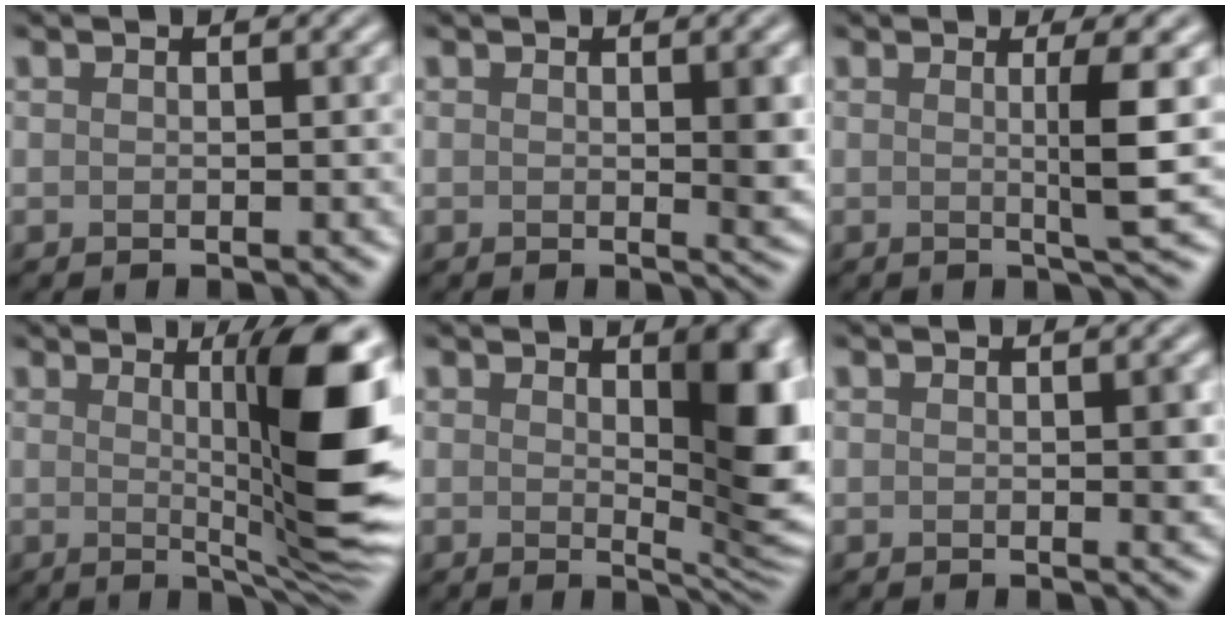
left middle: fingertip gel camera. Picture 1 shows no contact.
{"total": 2.1, "force": [0.3, 0.4, 2.0], "torque": [-0.023, -0.005, 0.004]}
{"total": 3.8, "force": [0.3, 0.3, 3.8], "torque": [-0.061, -0.003, 0.002]}
{"total": 10.8, "force": [1.1, 1.6, 10.7], "torque": [-0.128, -0.005, 0.021]}
{"total": 6.7, "force": [1.5, 2.0, 6.2], "torque": [-0.068, -0.008, 0.027]}
{"total": 1.1, "force": [0.1, 0.3, 1.1], "torque": [-0.012, -0.003, 0.001]}